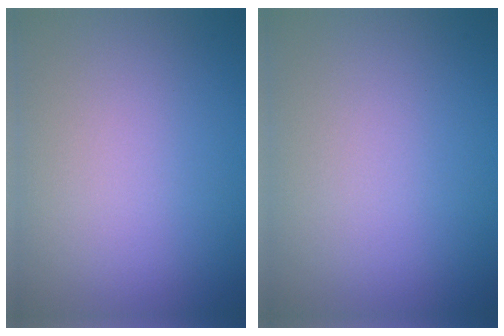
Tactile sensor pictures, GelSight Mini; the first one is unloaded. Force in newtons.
{"total": 0.0}